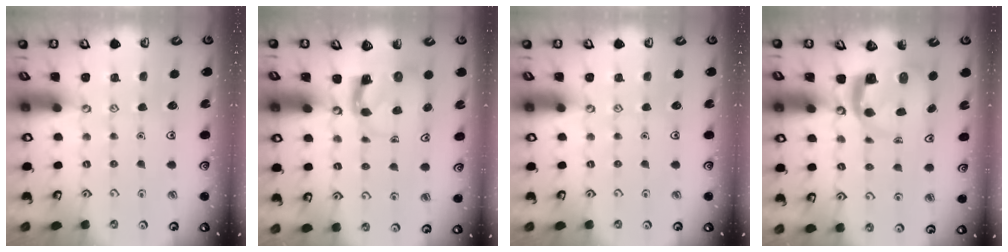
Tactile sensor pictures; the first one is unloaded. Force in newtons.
{"total": 3.7, "press": 3.7, "slide": 0.7}
{"total": 0.0}
{"total": 5.8, "press": 5.8, "slide": 0.9}